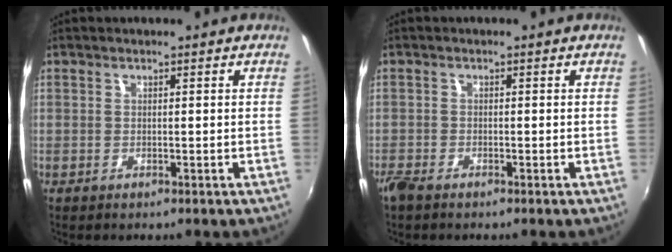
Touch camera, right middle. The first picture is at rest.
{"total": 2.5, "force": [-2.1, 0.7, 1.2], "torque": [-0.030, -0.009, -0.043]}